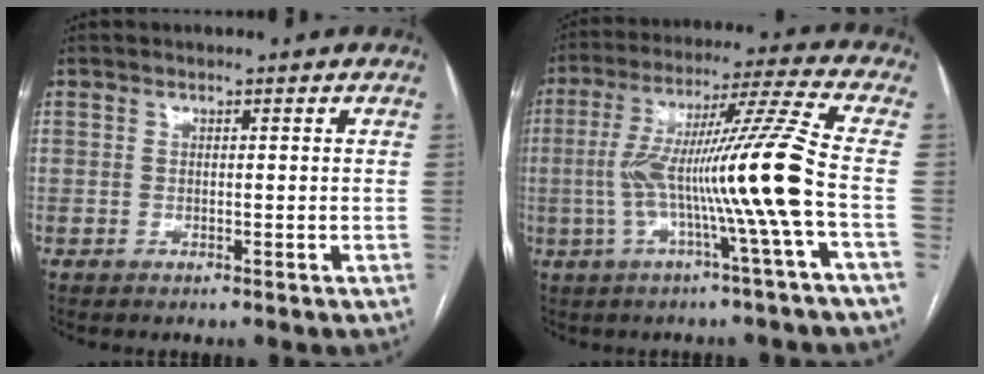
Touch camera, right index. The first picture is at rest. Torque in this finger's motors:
{"motor_torque": [2.14, 0.00, 1.05, 0.21]}